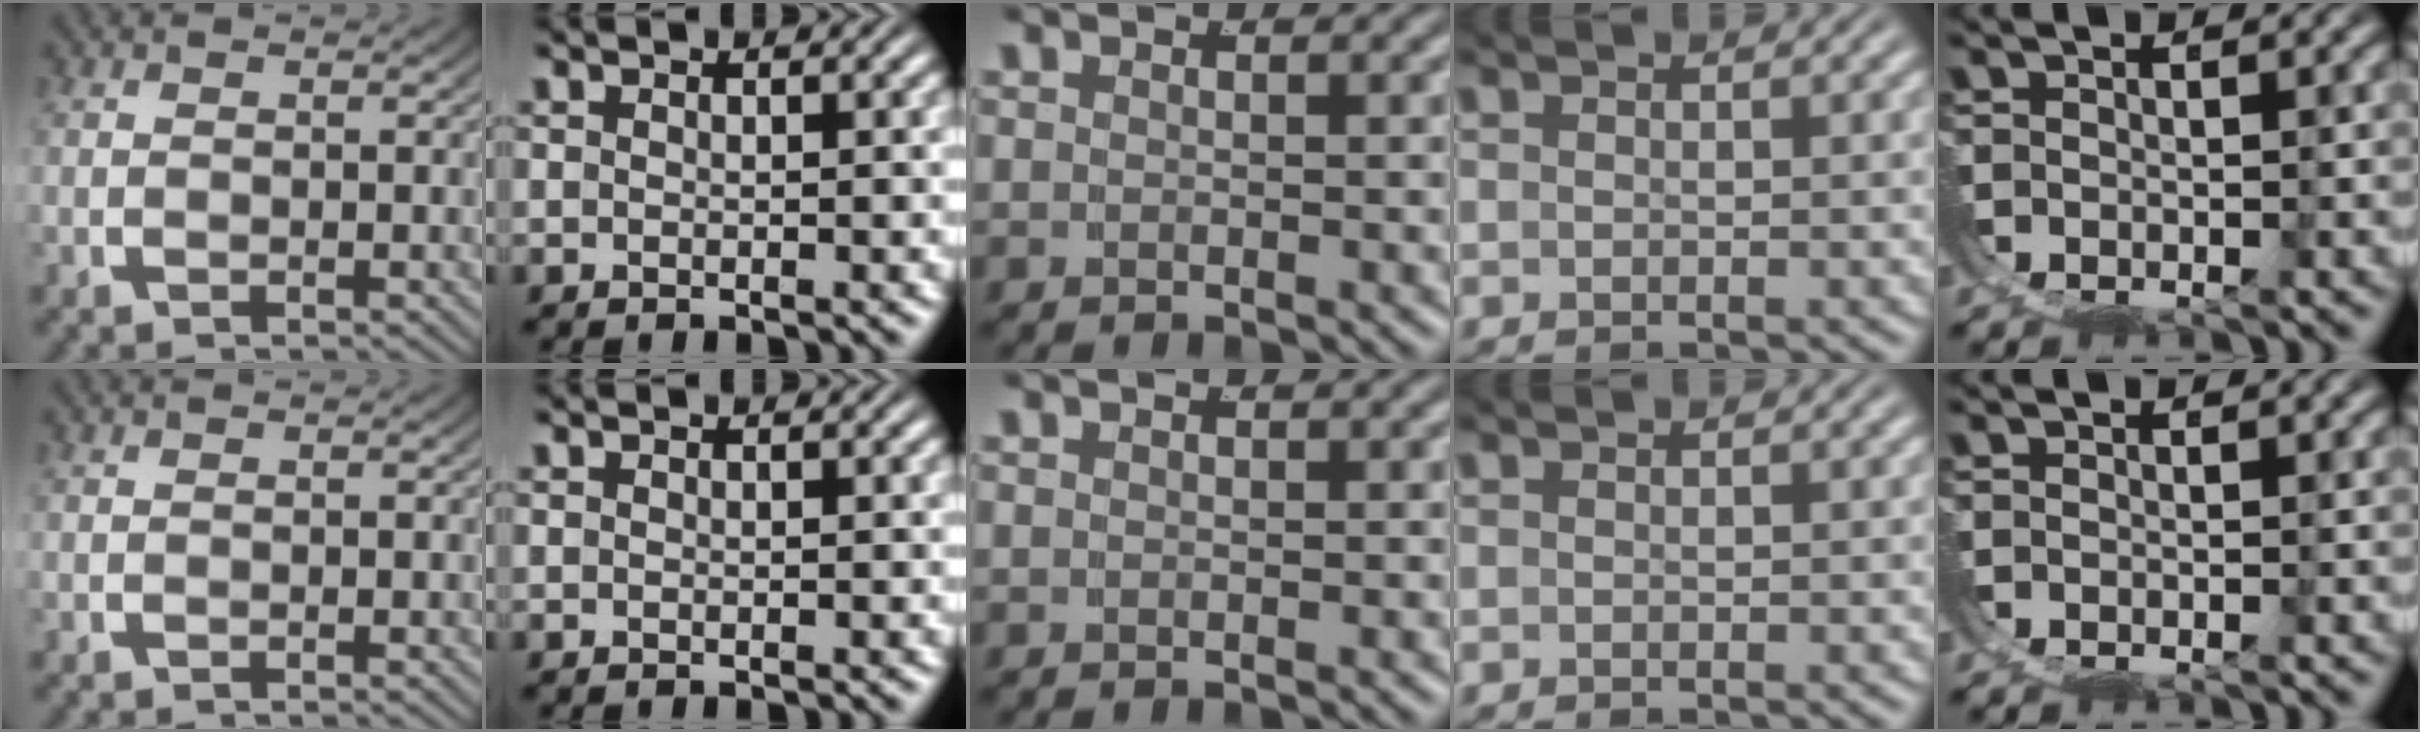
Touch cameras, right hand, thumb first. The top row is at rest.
{}